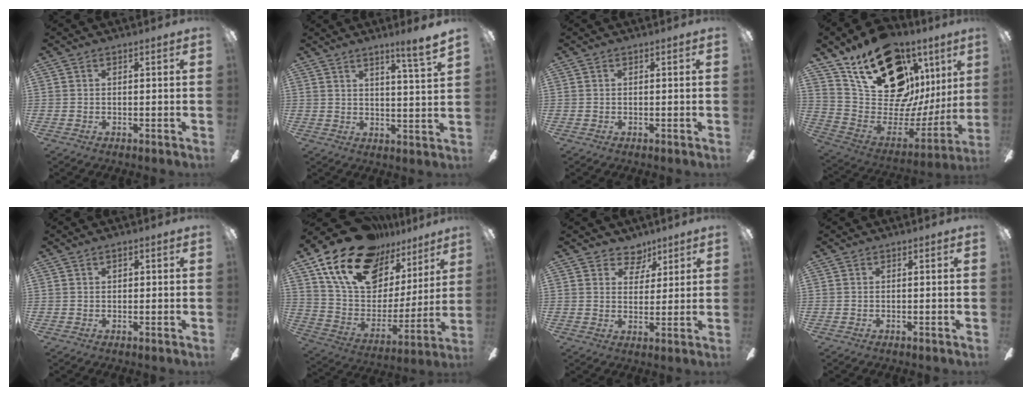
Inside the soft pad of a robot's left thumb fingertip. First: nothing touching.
{"total": 6.0, "force": [4.8, -0.5, 3.7], "torque": [-0.057, -0.032, 0.075]}
{"total": 0.0}
{"total": 24.4, "force": [14.9, 13.9, 13.4], "torque": [-0.199, -0.089, 0.290]}
{"total": 1.2, "force": [0.6, 0.6, 0.8], "torque": [-0.009, 0.000, 0.009]}
{"total": 21.6, "force": [14.8, 11.9, 10.3], "torque": [-0.186, -0.088, 0.272]}
{"total": 6.1, "force": [4.5, 3.9, 1.2], "torque": [-0.011, -0.025, 0.079]}
{"total": 0.0}